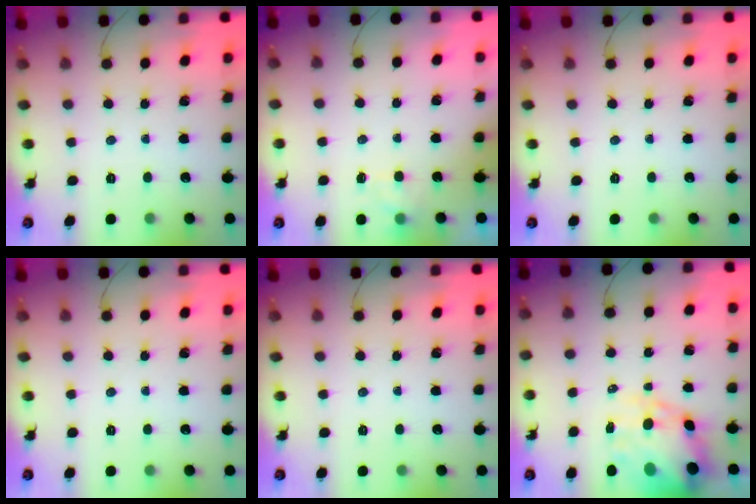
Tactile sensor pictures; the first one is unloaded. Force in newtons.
{"total": 2.0, "press": 1.5, "slide": 1.3}
{"total": 0.0}
{"total": 0.0}
{"total": 0.0}
{"total": 15.0, "press": 14.5, "slide": 3.8}